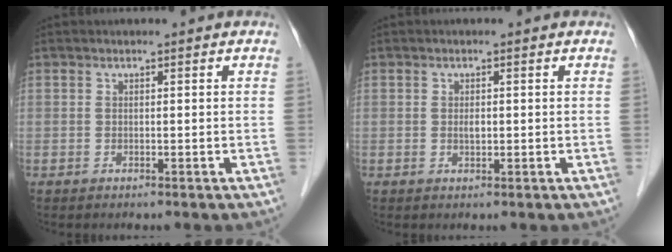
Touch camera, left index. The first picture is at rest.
{"total": 1.1, "force": [0.0, 0.5, 0.9], "torque": [-0.017, 0.001, 0.001]}